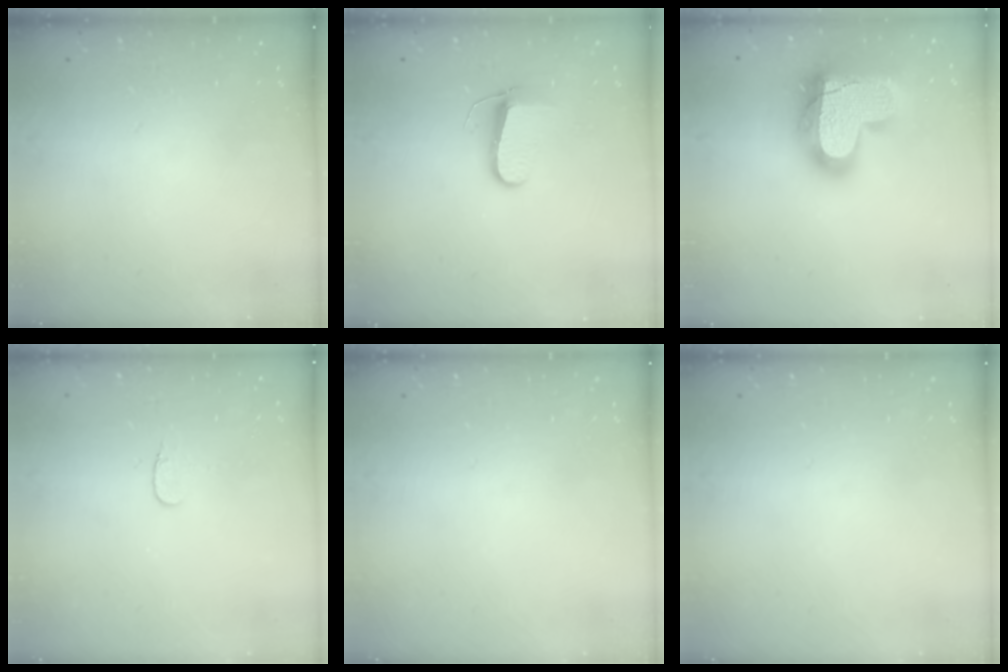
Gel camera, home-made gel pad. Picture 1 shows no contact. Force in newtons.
{"total": 8.1, "press": 8.1, "slide": 0.9}
{"total": 26.4, "press": 26.3, "slide": 2.0}
{"total": 3.3, "press": 3.3, "slide": 0.4}
{"total": 0.0}
{"total": 0.0}